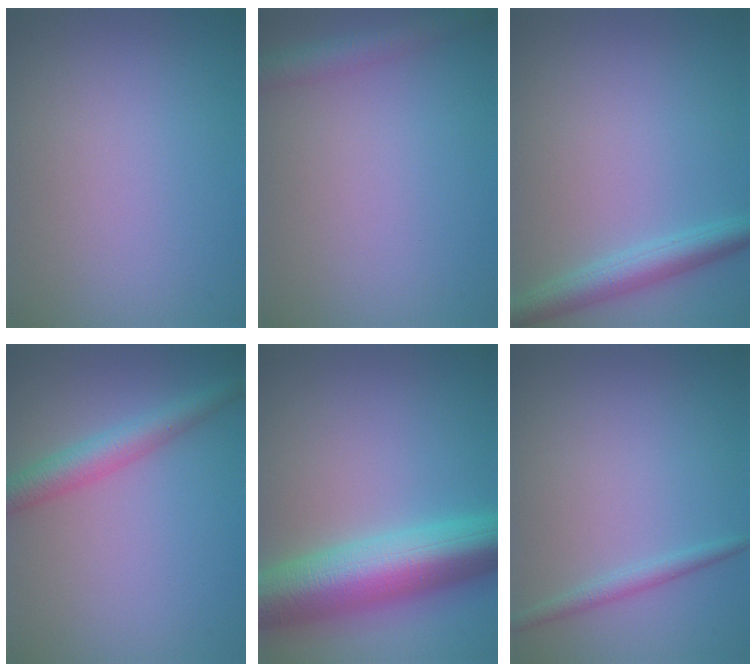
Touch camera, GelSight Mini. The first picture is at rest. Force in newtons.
{"total": 2.8, "press": 2.8, "slide": 0.2}
{"total": 3.3, "press": 3.3, "slide": 0.1}
{"total": 3.4, "press": 3.4, "slide": 0.1}
{"total": 10.9, "press": 10.9, "slide": 0.1}
{"total": 1.4, "press": 1.4, "slide": 0.1}